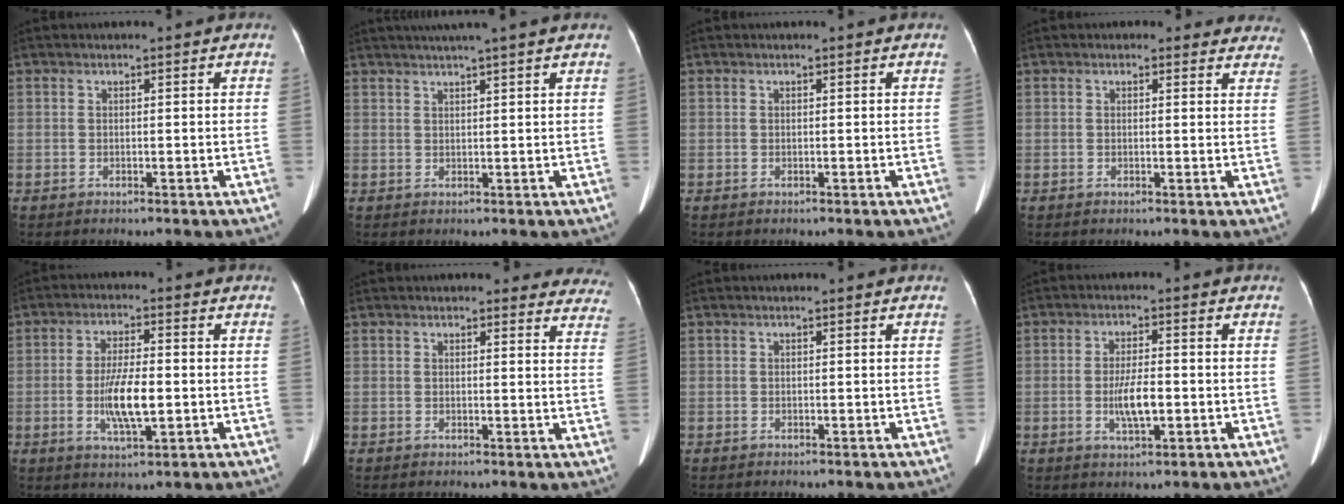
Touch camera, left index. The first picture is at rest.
{"total": 6.4, "force": [5.2, -1.1, 3.6], "torque": [-0.054, 0.025, 0.069]}
{"total": 0.0}
{"total": 6.6, "force": [5.9, 2.8, 0.7], "torque": [0.031, -0.004, 0.030]}
{"total": 7.5, "force": [-1.4, 1.7, 7.2], "torque": [-0.140, -0.004, -0.024]}
{"total": 12.6, "force": [11.9, 3.2, 2.1], "torque": [0.027, -0.038, 0.091]}
{"total": 0.0}
{"total": 5.1, "force": [-1.1, 1.2, 4.8], "torque": [-0.095, -0.003, -0.019]}